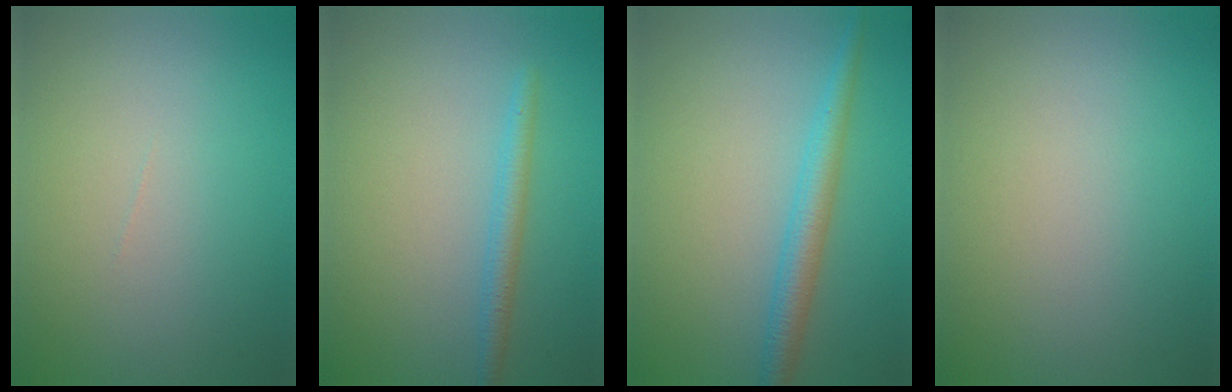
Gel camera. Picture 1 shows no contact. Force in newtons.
{"total": 1.9, "press": 1.9, "slide": 0.2}
{"total": 3.0, "press": 3.0, "slide": 0.1}
{"total": 0.0}